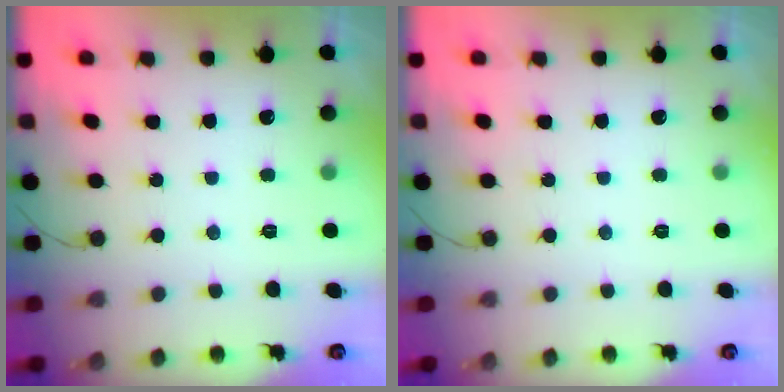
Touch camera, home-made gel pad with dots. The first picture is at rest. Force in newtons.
{"total": 0.0}